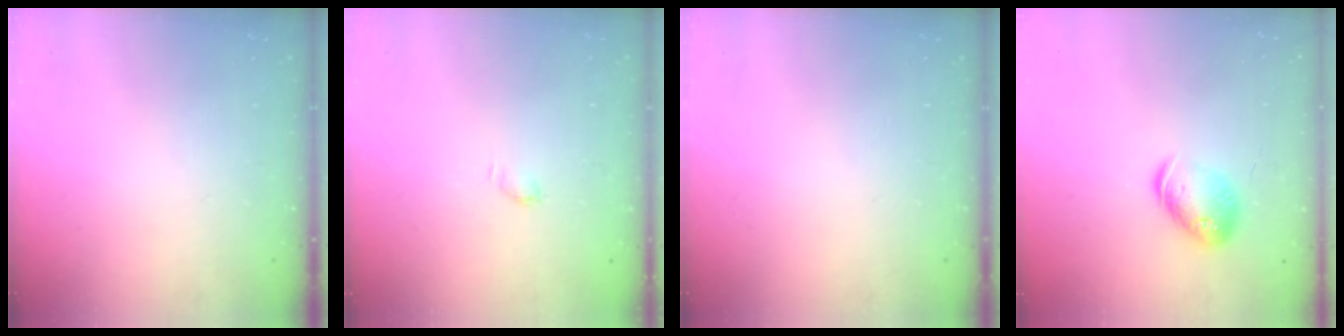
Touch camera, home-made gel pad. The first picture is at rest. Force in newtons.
{"total": 3.5, "press": 3.4, "slide": 0.7}
{"total": 0.0}
{"total": 12.4, "press": 12.3, "slide": 1.1}